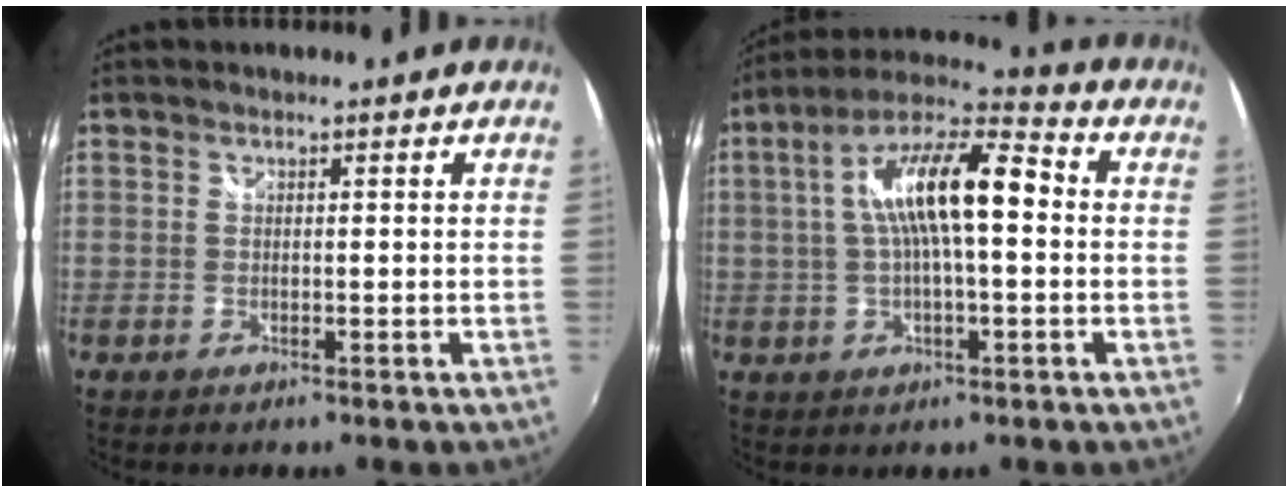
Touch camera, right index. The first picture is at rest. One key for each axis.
{"total": 14.9, "fx": 1.1, "fy": 4.4, "fz": 14.1, "tx": -0.256, "ty": 0.026, "tz": 0.011}